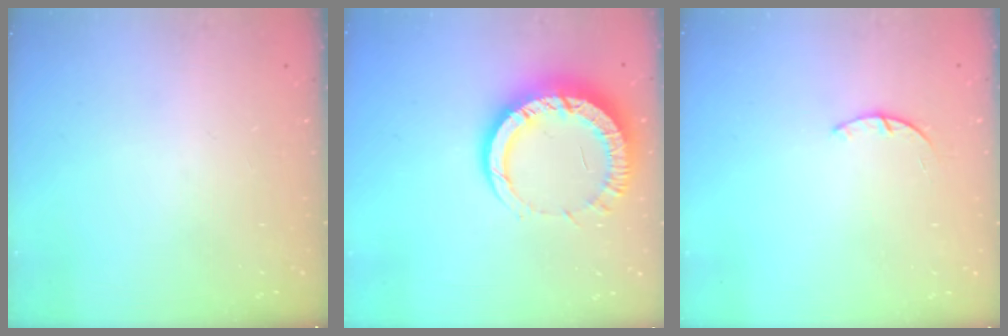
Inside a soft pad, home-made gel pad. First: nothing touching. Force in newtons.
{"total": 12.4, "press": 12.4, "slide": 1.2}
{"total": 1.4, "press": 1.4, "slide": 0.3}